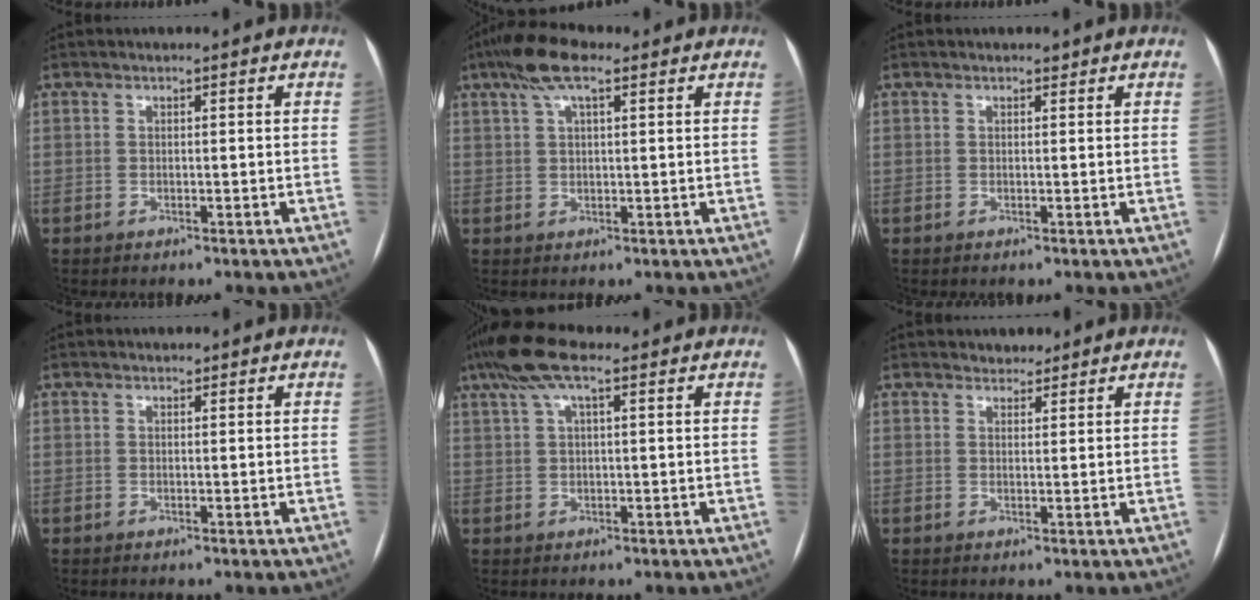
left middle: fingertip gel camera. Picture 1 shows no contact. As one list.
[{"total": 7.0, "force": [4.2, 1.9, 5.3], "torque": [-0.111, 0.029, 0.073]}, {"total": 1.2, "force": [0.9, 0.5, 0.6], "torque": [-0.012, 0.015, 0.013]}, {"total": 0.9, "force": [0.7, 0.4, 0.4], "torque": [-0.010, 0.012, 0.010]}, {"total": 8.1, "force": [4.9, 2.1, 6.1], "torque": [-0.131, 0.041, 0.088]}, {"total": 2.2, "force": [2.0, 1.0, 0.2], "torque": [-0.004, 0.009, 0.029]}]